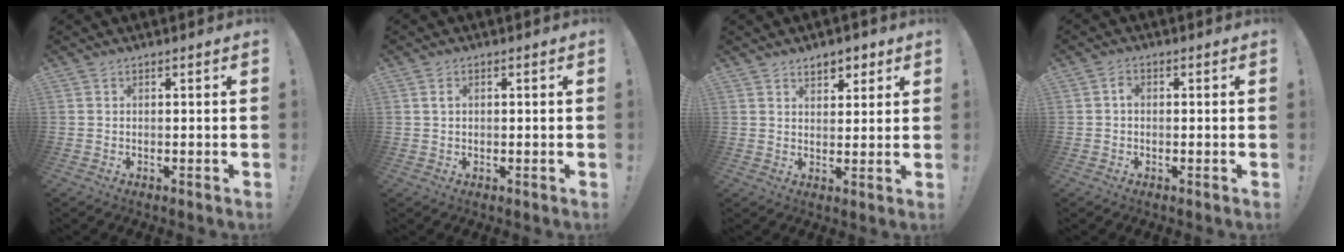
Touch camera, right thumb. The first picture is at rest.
{"total": 1.8, "force": [0.4, 1.2, 1.2], "torque": [-0.034, 0.008, 0.008]}
{"total": 5.2, "force": [3.6, 3.2, 2.0], "torque": [-0.015, -0.018, 0.062]}
{"total": 1.5, "force": [-0.4, 1.1, 0.9], "torque": [-0.010, 0.003, -0.010]}